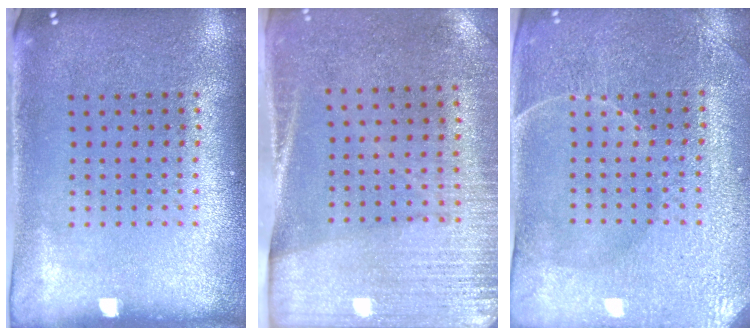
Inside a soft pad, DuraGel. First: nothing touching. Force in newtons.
{"total": 2.7, "press": 2.4, "slide": 1.2}
{"total": 3.5, "press": 3.5, "slide": 0.6}